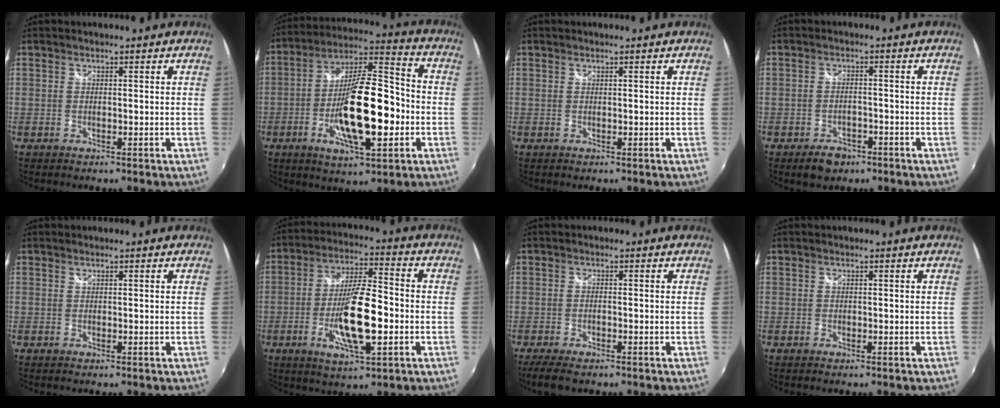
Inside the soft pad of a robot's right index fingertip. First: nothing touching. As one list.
[{"total": 18.4, "force": [-4.5, 5.6, 16.9], "torque": [-0.300, 0.009, -0.079]}, {"total": 0.0}, {"total": 5.0, "force": [-3.3, 3.0, 2.1], "torque": [-0.056, -0.004, -0.046]}, {"total": 0.0}, {"total": 13.4, "force": [-3.6, 3.3, 12.4], "torque": [-0.239, -0.007, -0.063]}, {"total": 4.6, "force": [-3.3, 1.2, 3.1], "torque": [-0.069, -0.017, -0.057]}, {"total": 0.0}]